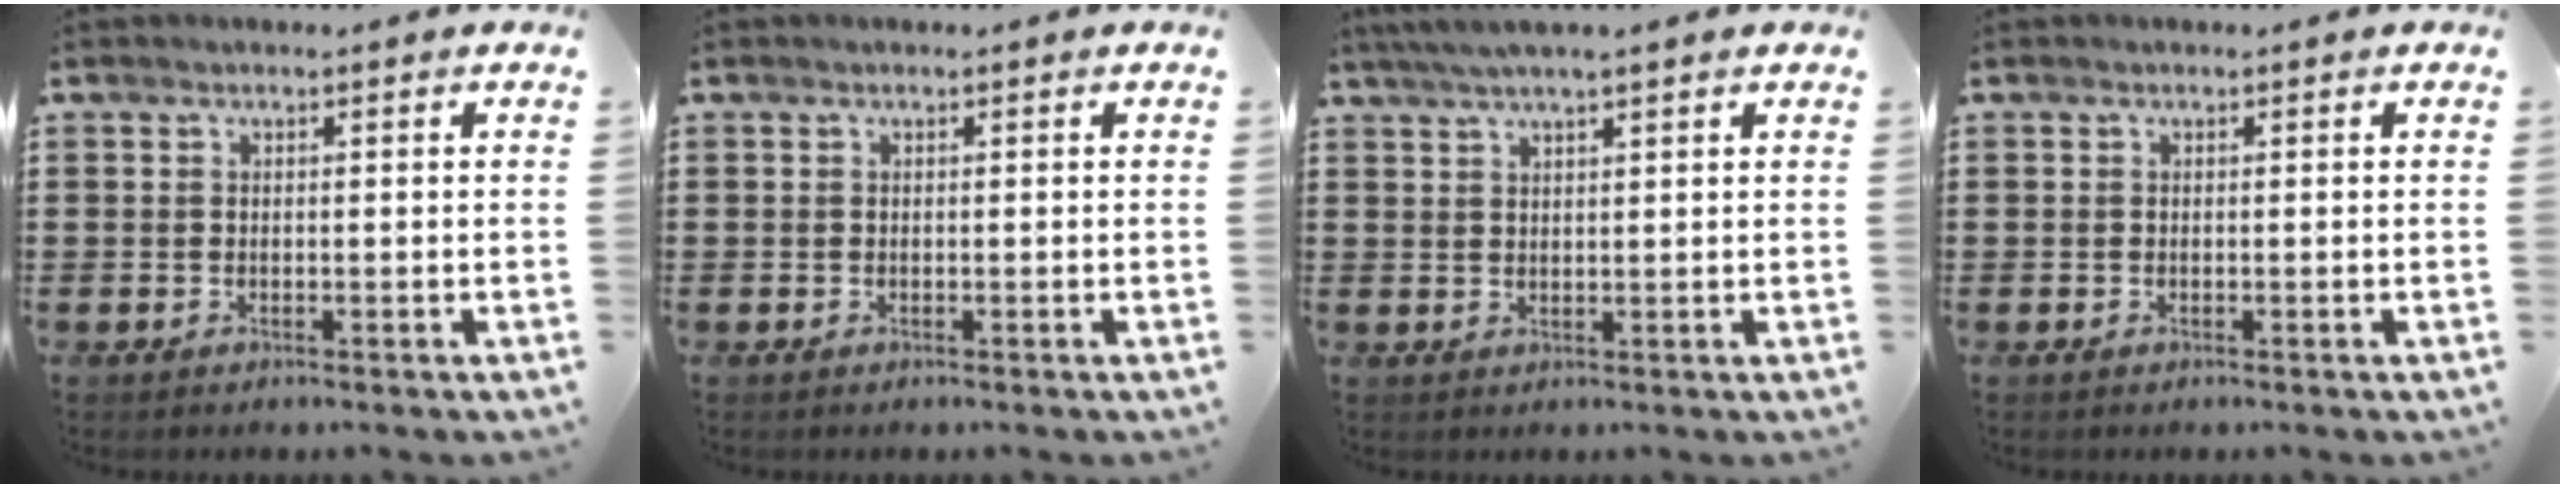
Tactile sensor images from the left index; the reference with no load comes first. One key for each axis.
{"total": 0.0}
{"total": 3.2, "fx": 2.5, "fy": 0.1, "fz": 2.0, "tx": -0.043, "ty": 0.002, "tz": 0.046}
{"total": 0.0}